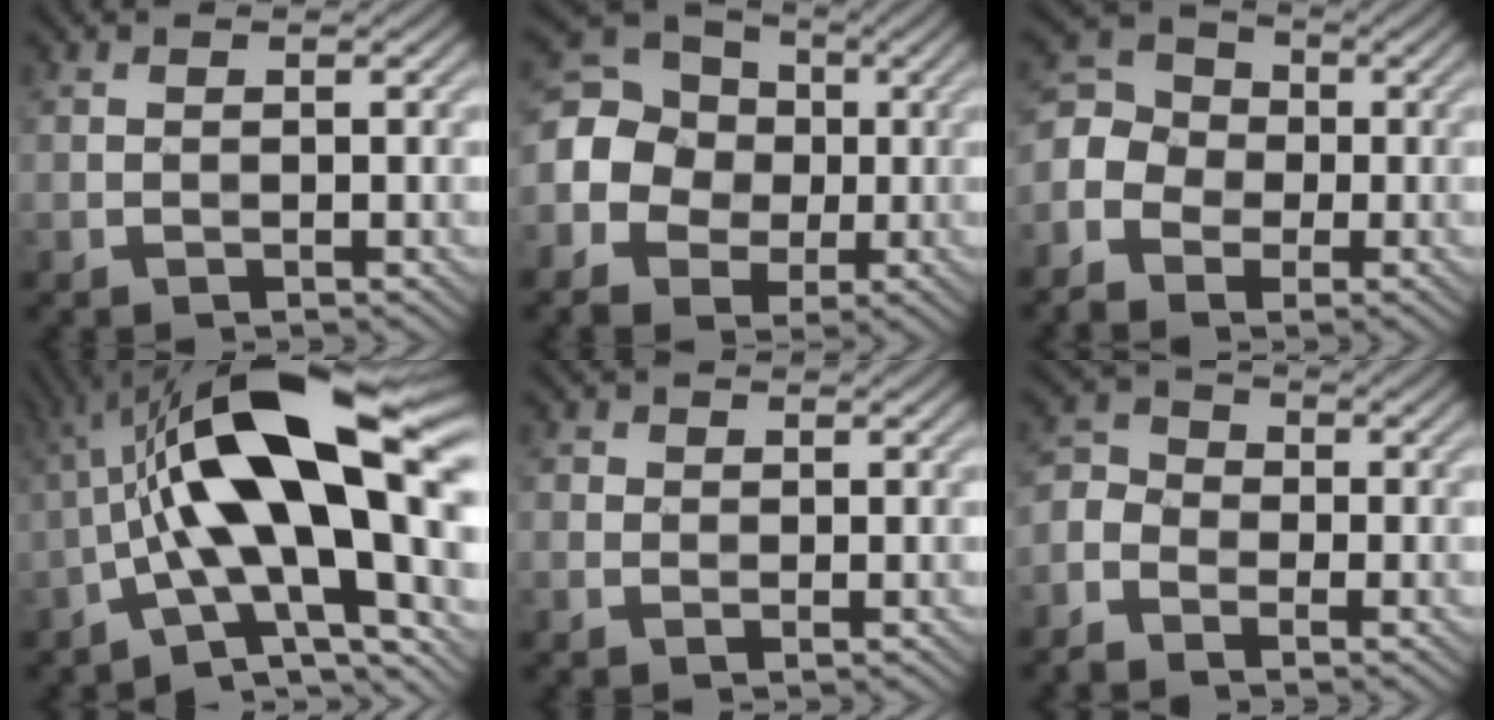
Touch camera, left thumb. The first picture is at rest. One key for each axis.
{"total": 11.9, "fx": -1.2, "fy": 10.7, "fz": 5.0, "tx": -0.162, "ty": 0.012, "tz": -0.044}
{"total": 7.2, "fx": -2.3, "fy": 6.0, "fz": 3.4, "tx": -0.096, "ty": 0.000, "tz": -0.060}
{"total": 17.5, "fx": 0.3, "fy": 5.9, "fz": 16.5, "tx": -0.278, "ty": 0.040, "tz": -0.013}
{"total": 1.2, "fx": 0.2, "fy": 1.0, "fz": 0.5, "tx": -0.015, "ty": 0.000, "tz": 0.004}
{"total": 4.2, "fx": -2.5, "fy": 2.9, "fz": 1.9, "tx": -0.060, "ty": 0.000, "tz": -0.059}